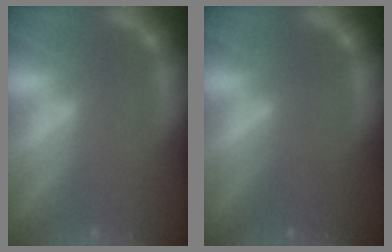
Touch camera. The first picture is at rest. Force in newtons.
{"total": 2.0}